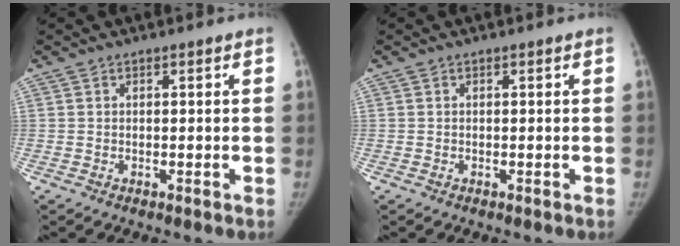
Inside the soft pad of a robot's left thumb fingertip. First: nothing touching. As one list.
[{"total": 0.0}]